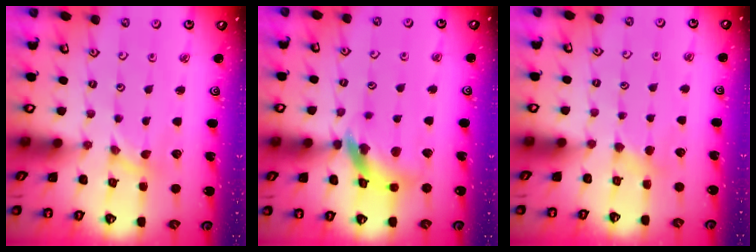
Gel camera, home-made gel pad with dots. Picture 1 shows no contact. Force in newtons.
{"total": 14.3, "press": 14.2, "slide": 1.6}
{"total": 3.5, "press": 3.5, "slide": 0.5}